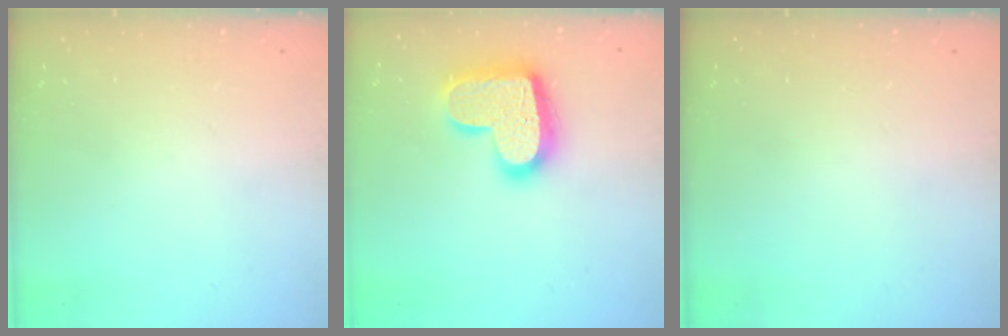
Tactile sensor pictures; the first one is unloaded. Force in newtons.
{"total": 18.7, "press": 18.6, "slide": 1.1}
{"total": 0.0}